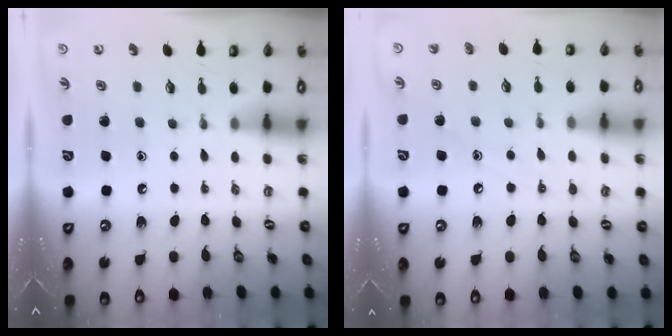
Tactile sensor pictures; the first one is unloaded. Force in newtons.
{"total": 6.8, "press": 6.7, "slide": 0.7}